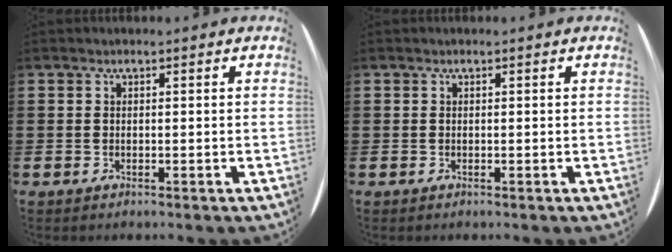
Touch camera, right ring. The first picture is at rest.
{"total": 0.0}